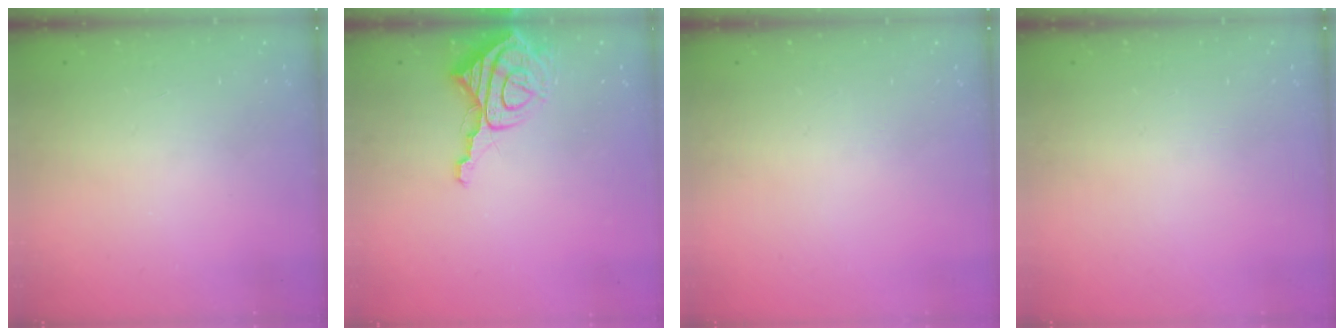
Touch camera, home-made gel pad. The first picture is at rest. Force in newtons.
{"total": 9.5, "press": 9.4, "slide": 0.9}
{"total": 0.0}
{"total": 0.0}